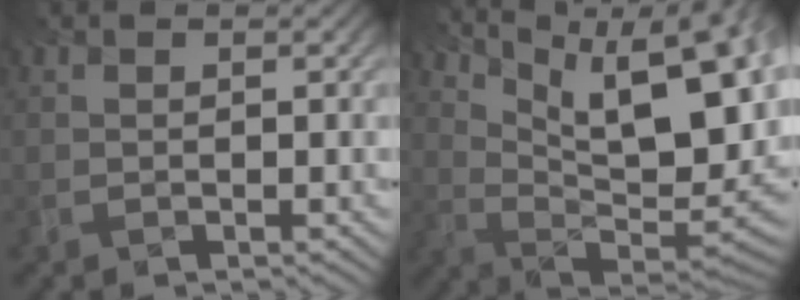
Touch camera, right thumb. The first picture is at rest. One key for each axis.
{"total": 14.9, "fx": 5.1, "fy": 6.6, "fz": 12.4, "tx": -0.207, "ty": 0.009, "tz": 0.110}